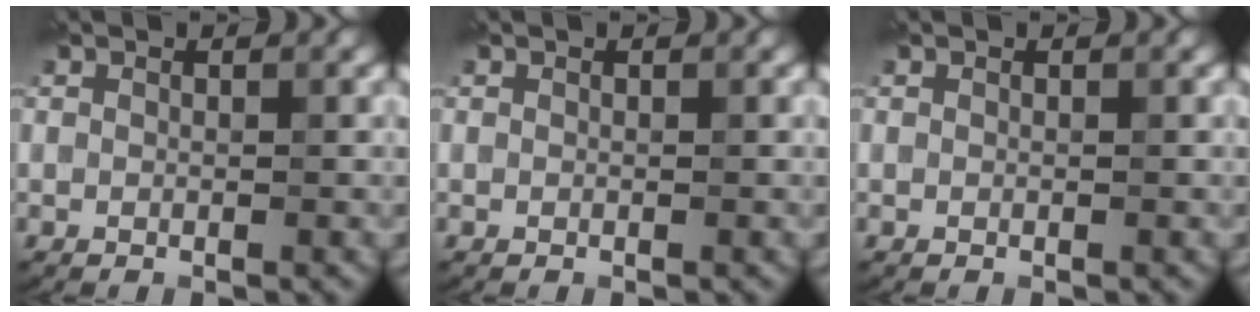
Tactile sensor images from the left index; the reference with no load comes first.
{"total": 0.0}
{"total": 0.0}